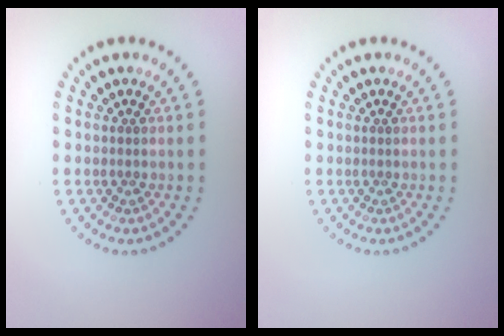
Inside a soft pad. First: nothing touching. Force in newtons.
{"total": 0.0}